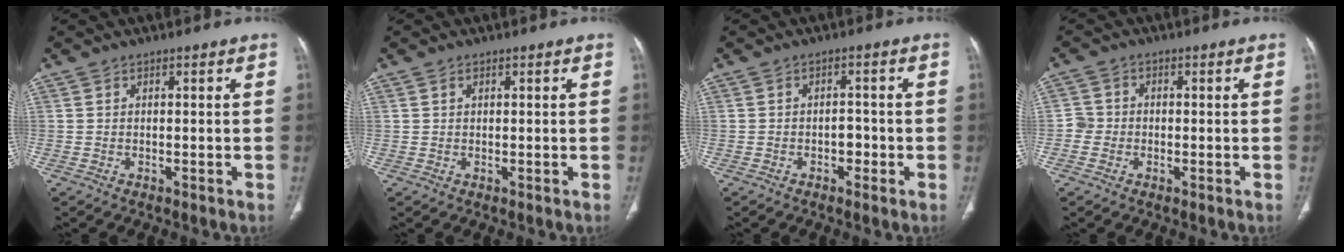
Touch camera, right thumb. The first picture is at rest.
{"total": 0.7, "force": [0.4, 0.4, 0.4], "torque": [-0.008, 0.000, 0.007]}
{"total": 2.5, "force": [-1.0, 1.7, 1.5], "torque": [-0.008, 0.009, -0.016]}
{"total": 2.9, "force": [-0.7, 2.8, 0.6], "torque": [0.010, 0.010, -0.023]}